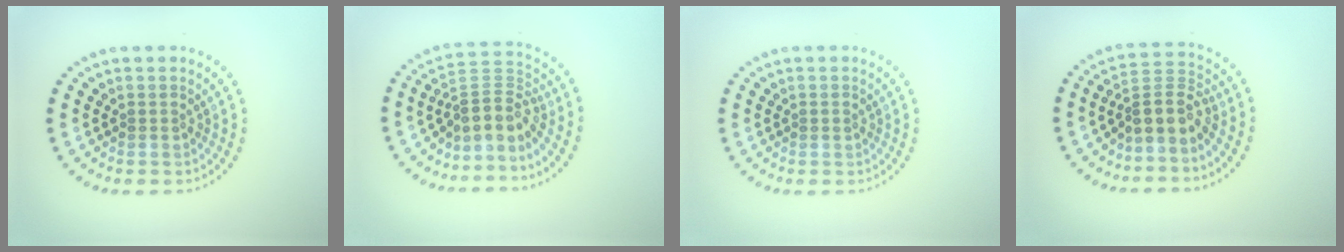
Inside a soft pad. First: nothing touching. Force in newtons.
{"total": 3.6, "press": 2.5, "slide": 2.6}
{"total": 0.6, "press": 0.6, "slide": 0.0}
{"total": 3.6, "press": 2.7, "slide": 2.3}